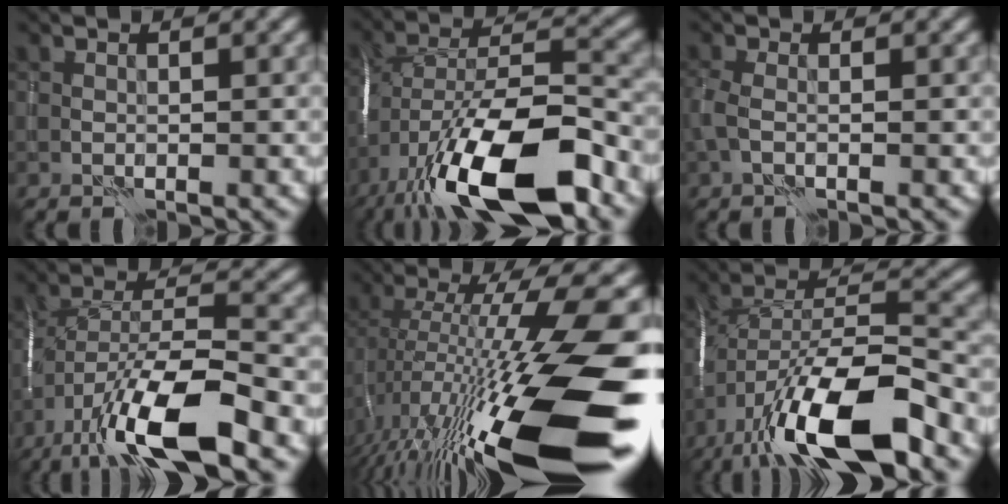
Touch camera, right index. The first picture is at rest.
{"total": 16.4, "force": [-9.3, 5.9, 12.2], "torque": [-0.231, -0.008, -0.164]}
{"total": 1.9, "force": [-0.3, 0.9, 1.6], "torque": [-0.045, -0.002, -0.009]}
{"total": 12.1, "force": [-7.1, 3.6, 9.2], "torque": [-0.175, -0.003, -0.129]}
{"total": 16.6, "force": [-4.5, 3.5, 15.6], "torque": [-0.267, 0.002, -0.072]}
{"total": 14.0, "force": [-7.9, 4.6, 10.6], "torque": [-0.194, 0.000, -0.138]}